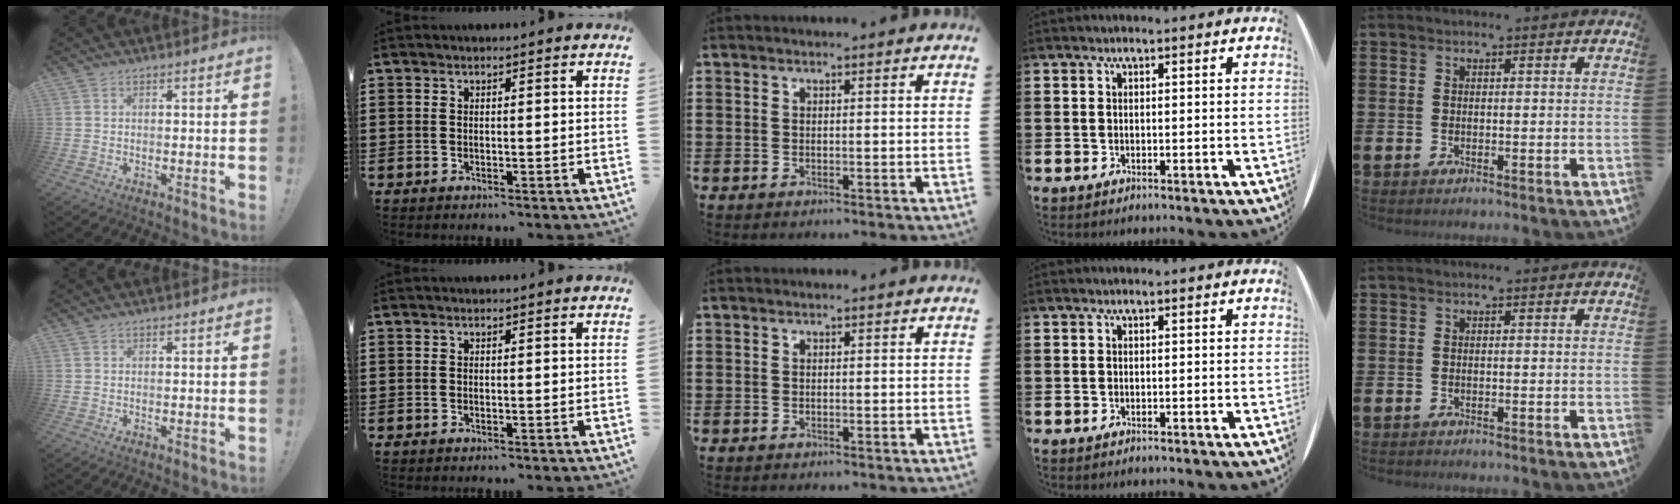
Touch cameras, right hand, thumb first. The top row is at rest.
{}